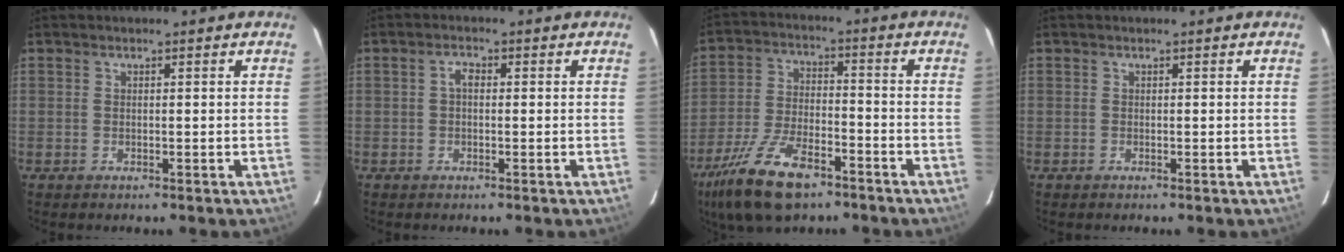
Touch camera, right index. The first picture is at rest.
{"total": 1.7, "force": [0.0, 1.0, 1.3], "torque": [-0.026, 0.009, -0.002]}
{"total": 15.1, "force": [-10.1, 6.0, 9.5], "torque": [-0.213, -0.024, -0.186]}
{"total": 0.0}